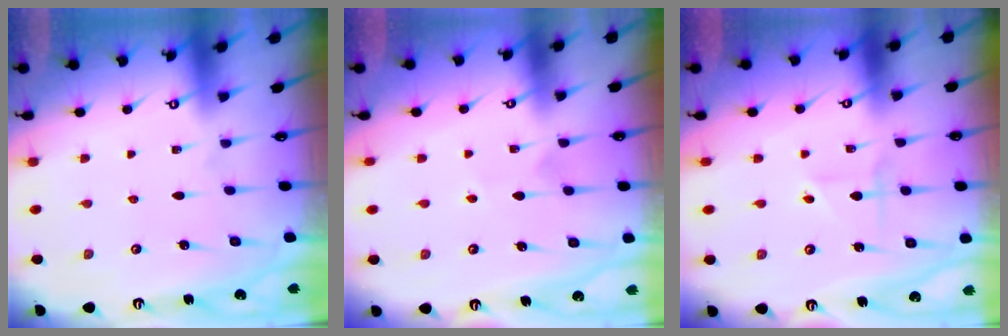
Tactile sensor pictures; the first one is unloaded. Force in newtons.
{"total": 2.5, "press": 2.3, "slide": 0.9}
{"total": 2.1, "press": 1.8, "slide": 1.1}